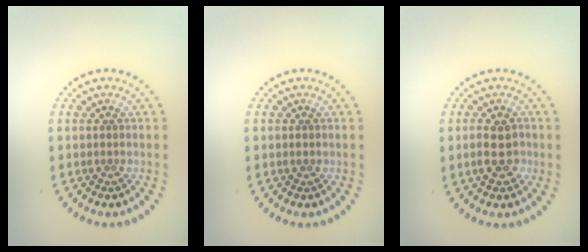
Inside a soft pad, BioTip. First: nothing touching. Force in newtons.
{"total": 0.6, "press": 0.6, "slide": 0.1}
{"total": 2.9, "press": 2.8, "slide": 0.5}